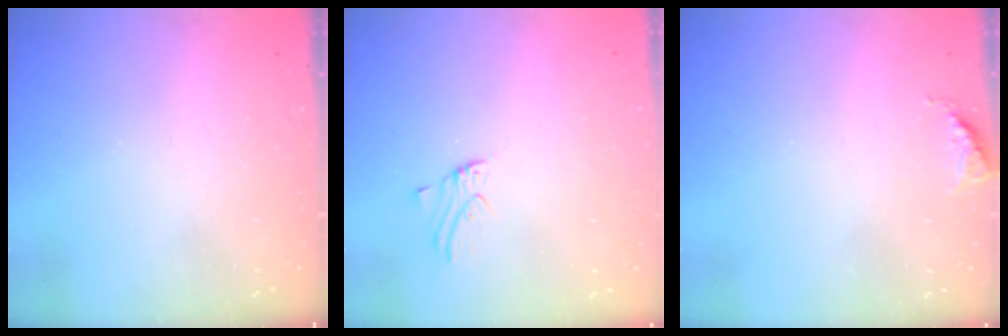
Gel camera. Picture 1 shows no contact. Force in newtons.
{"total": 0.0}
{"total": 6.8, "press": 6.7, "slide": 0.9}